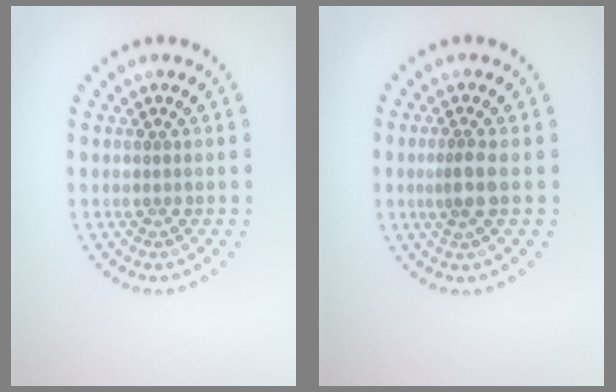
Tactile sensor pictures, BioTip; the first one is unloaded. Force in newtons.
{"total": 2.1, "press": 1.6, "slide": 1.3}